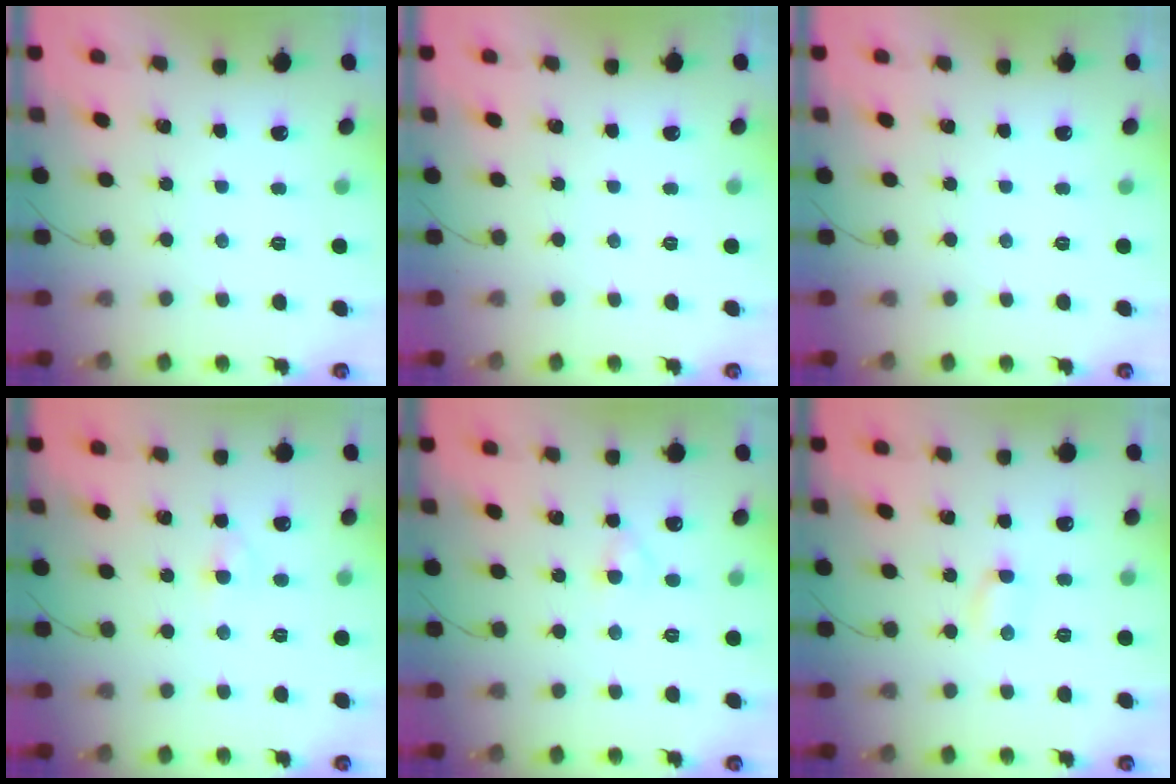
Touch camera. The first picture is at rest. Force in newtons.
{"total": 0.0}
{"total": 0.0}
{"total": 2.9, "press": 2.7, "slide": 0.9}
{"total": 1.6, "press": 1.4, "slide": 0.8}
{"total": 2.4, "press": 2.3, "slide": 0.7}